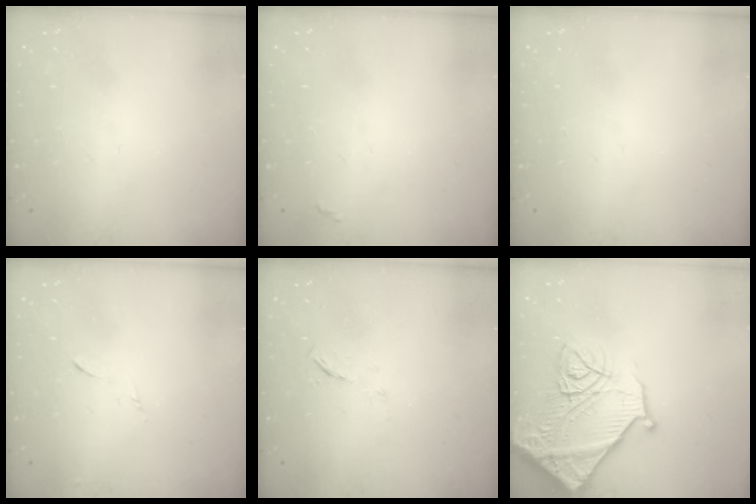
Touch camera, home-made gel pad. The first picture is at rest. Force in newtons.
{"total": 2.8, "press": 2.8, "slide": 0.4}
{"total": 0.0}
{"total": 5.9, "press": 5.9, "slide": 0.6}
{"total": 4.0, "press": 4.0, "slide": 0.6}
{"total": 19.6, "press": 19.5, "slide": 2.0}